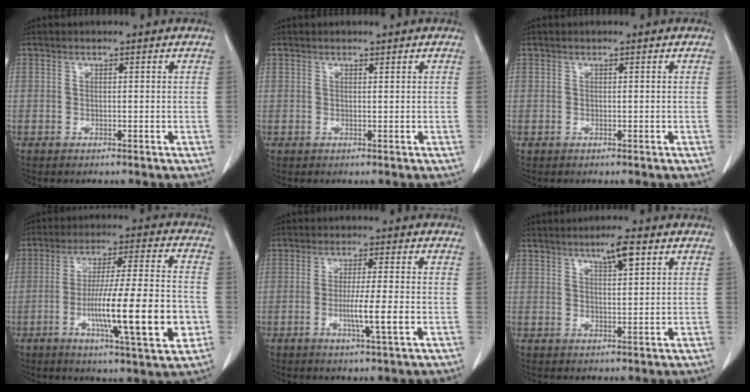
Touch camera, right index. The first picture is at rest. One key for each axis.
{"total": 0.0}
{"total": 0.0}
{"total": 16.6, "fx": -4.2, "fy": 1.1, "fz": 16.0, "tx": -0.259, "ty": -0.008, "tz": -0.065}
{"total": 5.6, "fx": -1.3, "fy": -0.5, "fz": 5.4, "tx": -0.093, "ty": -0.010, "tz": -0.022}
{"total": 4.3, "fx": 2.5, "fy": 0.6, "fz": 3.4, "tx": -0.059, "ty": 0.001, "tz": 0.041}